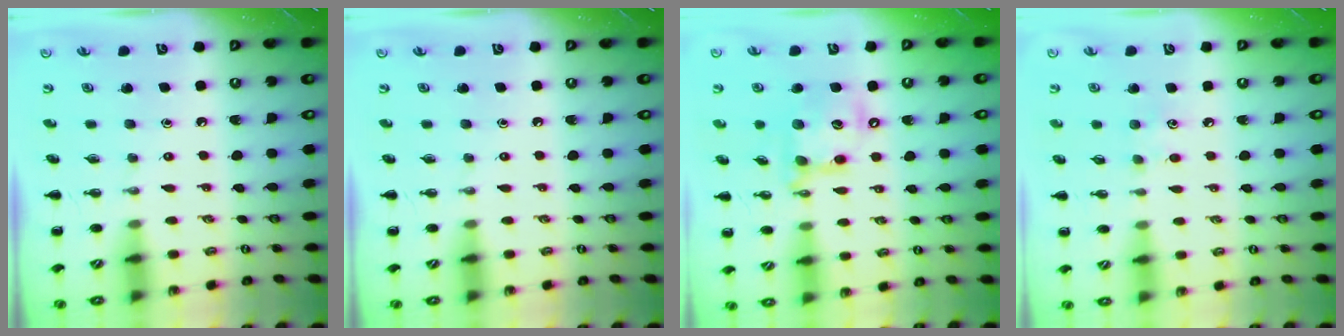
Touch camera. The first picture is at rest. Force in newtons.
{"total": 0.0}
{"total": 15.7, "press": 15.4, "slide": 2.9}
{"total": 4.0, "press": 3.9, "slide": 1.1}